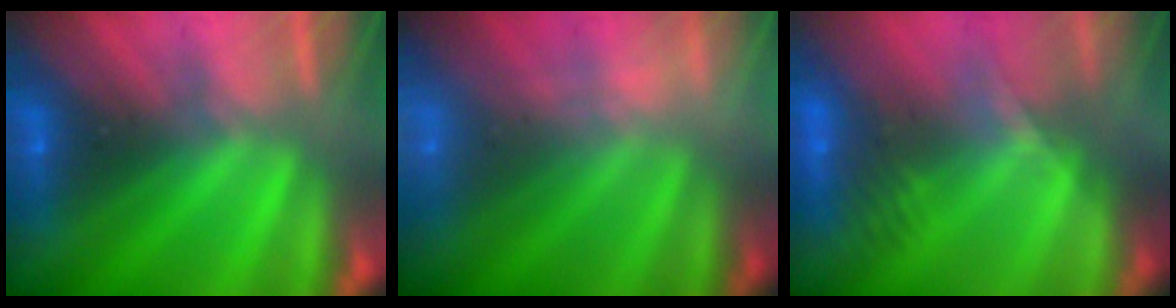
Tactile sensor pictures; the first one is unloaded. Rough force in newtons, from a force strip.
{"total": 1.9}
{"total": 2.4}